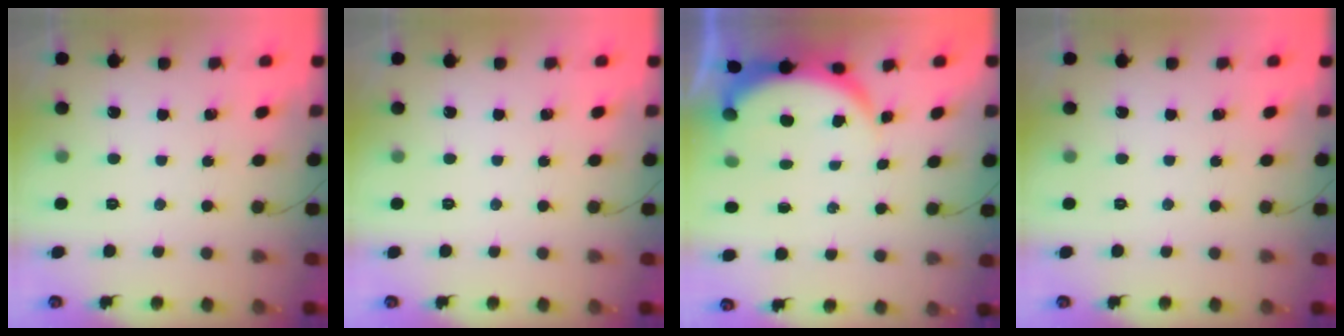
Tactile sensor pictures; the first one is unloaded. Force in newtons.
{"total": 0.0}
{"total": 5.8, "press": 5.7, "slide": 0.8}
{"total": 0.0}